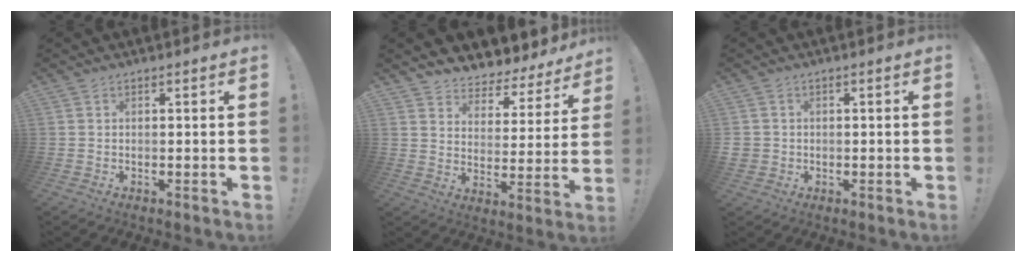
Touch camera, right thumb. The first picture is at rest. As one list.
[{"total": 5.4, "force": [4.9, 2.4, 0.6], "torque": [-0.002, -0.062, 0.085]}, {"total": 2.7, "force": [0.0, 2.5, 0.9], "torque": [-0.010, 0.000, 0.003]}]